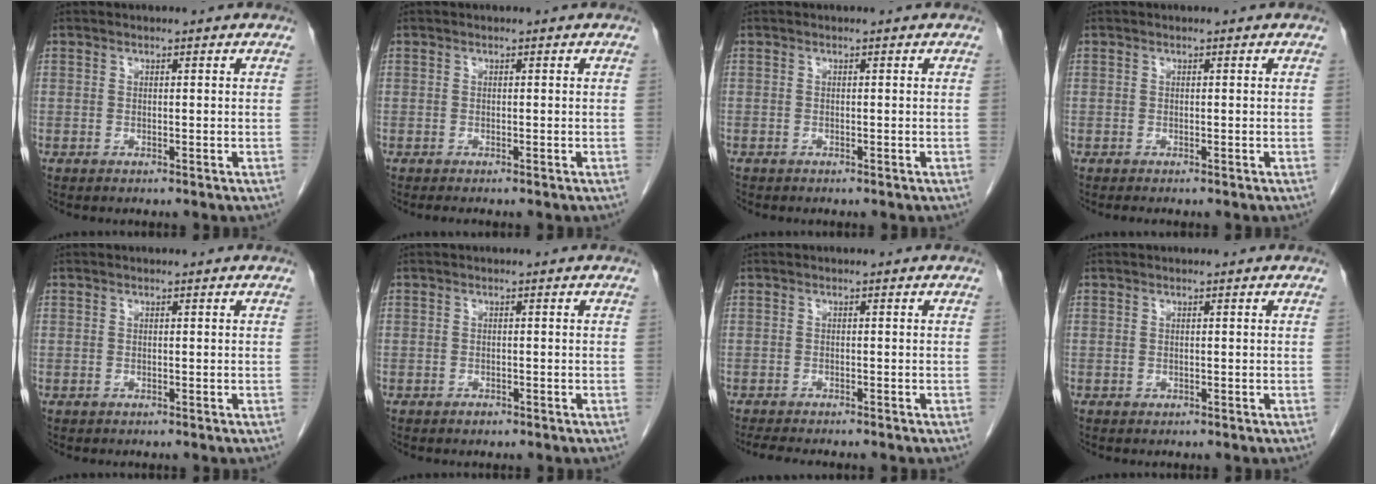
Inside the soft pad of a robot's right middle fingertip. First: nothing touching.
{"total": 1.3, "force": [-1.2, 0.1, 0.6], "torque": [-0.011, -0.005, -0.014]}
{"total": 0.6, "force": [-0.6, 0.2, 0.2], "torque": [-0.006, 0.000, -0.011]}
{"total": 1.0, "force": [-0.9, 0.1, 0.5], "torque": [-0.010, -0.004, -0.010]}
{"total": 0.0}
{"total": 0.7, "force": [-0.5, 0.4, 0.2], "torque": [-0.006, 0.000, -0.008]}
{"total": 5.4, "force": [-4.7, 0.8, 2.5], "torque": [-0.035, -0.011, -0.069]}
{"total": 0.0}